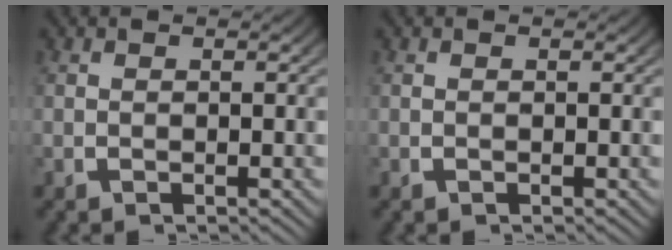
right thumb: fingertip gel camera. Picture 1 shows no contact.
{"total": 0.0}